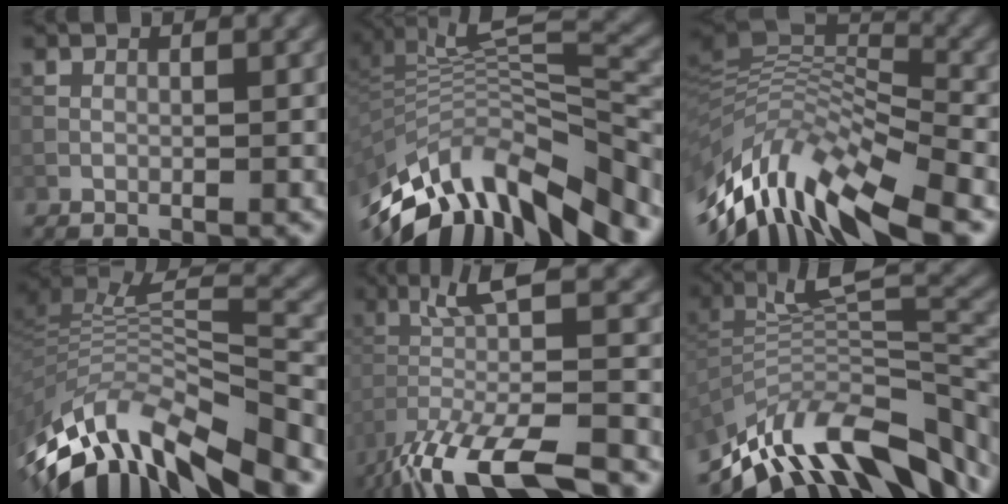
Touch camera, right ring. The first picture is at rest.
{"total": 12.2, "force": [-6.3, 4.7, 9.4], "torque": [-0.185, 0.025, -0.106]}
{"total": 12.3, "force": [-5.7, 4.4, 10.0], "torque": [-0.204, 0.025, -0.102]}
{"total": 11.1, "force": [-6.7, 4.3, 7.8], "torque": [-0.162, 0.026, -0.115]}
{"total": 10.3, "force": [-5.4, 2.4, 8.4], "torque": [-0.174, -0.004, -0.098]}
{"total": 12.1, "force": [-6.5, 4.8, 9.0], "torque": [-0.168, 0.029, -0.115]}